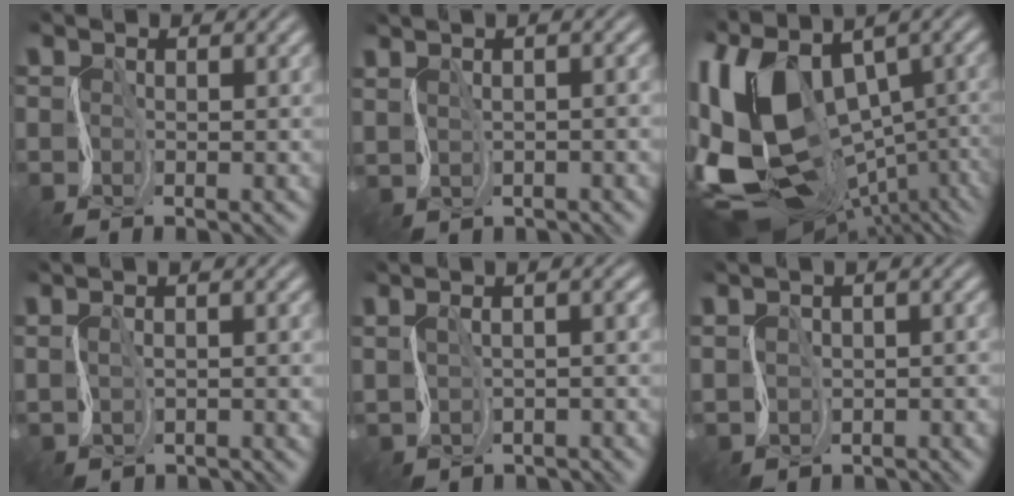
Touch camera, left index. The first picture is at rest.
{"total": 1.1, "force": [-0.2, -1.0, -0.4], "torque": [-0.002, -0.010, 0.007]}
{"total": 16.2, "force": [0.1, 9.6, 13.0], "torque": [-0.234, -0.019, 0.047]}
{"total": 0.6, "force": [-0.3, -0.5, 0.1], "torque": [-0.013, -0.011, 0.008]}
{"total": 0.8, "force": [-0.2, -0.1, 0.7], "torque": [-0.017, -0.010, 0.009]}
{"total": 0.7, "force": [-0.7, 0.1, -0.1], "torque": [-0.002, -0.013, -0.003]}